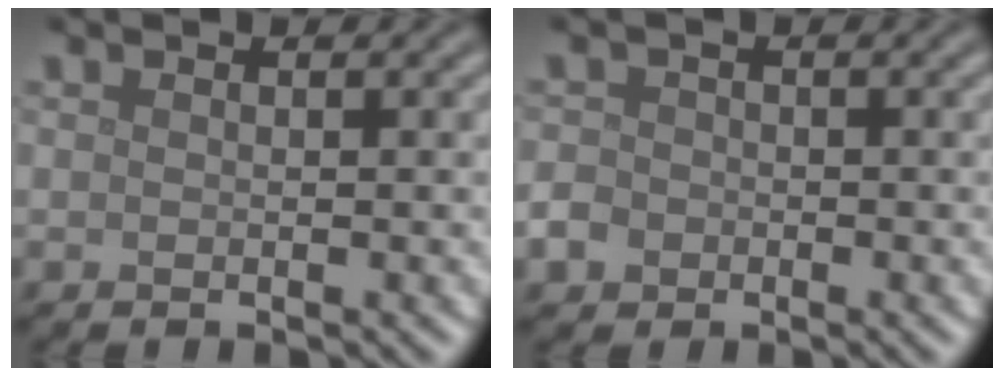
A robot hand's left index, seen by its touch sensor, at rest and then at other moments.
{"total": 1.9, "force": [-0.9, 1.6, 0.6], "torque": [-0.009, -0.001, -0.017]}